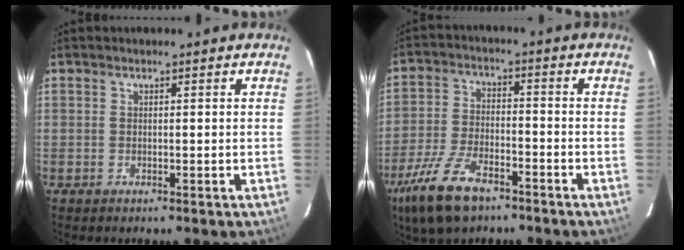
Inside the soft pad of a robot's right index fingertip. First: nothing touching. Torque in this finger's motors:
{"motor_torque": [0.39, -0.37, 0.56, 0.15]}